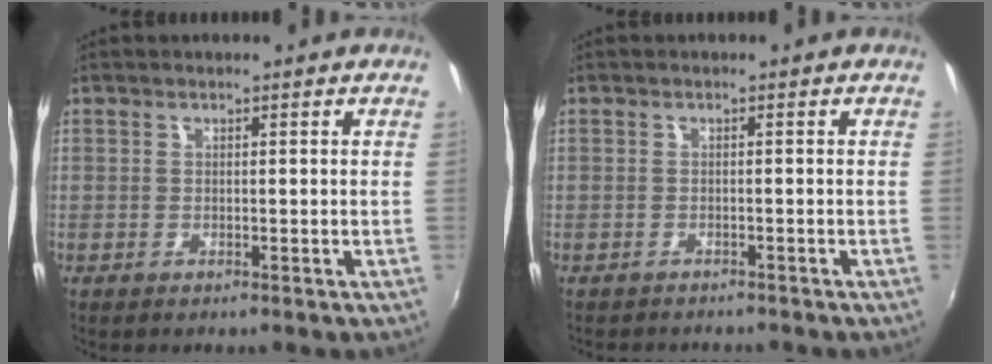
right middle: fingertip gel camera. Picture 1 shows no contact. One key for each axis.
{"total": 2.3, "fx": -2.2, "fy": 0.7, "fz": 0.4, "tx": -0.015, "ty": -0.010, "tz": -0.034}